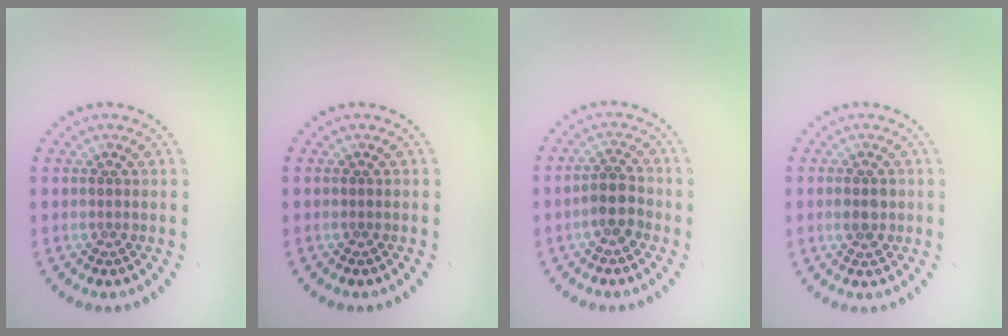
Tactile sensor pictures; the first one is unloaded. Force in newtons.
{"total": 0.0}
{"total": 2.7, "press": 2.4, "slide": 1.1}
{"total": 2.2, "press": 2.2, "slide": 0.2}